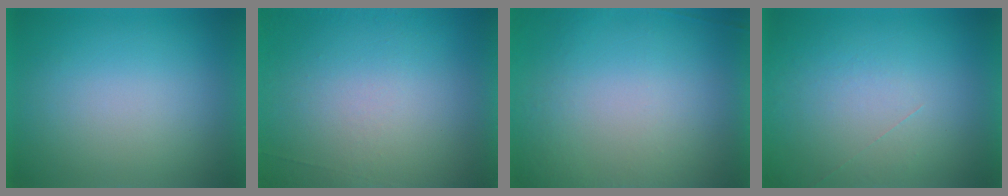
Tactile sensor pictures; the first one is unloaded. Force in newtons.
{"total": 5.6}
{"total": 6.1}
{"total": 1.1}